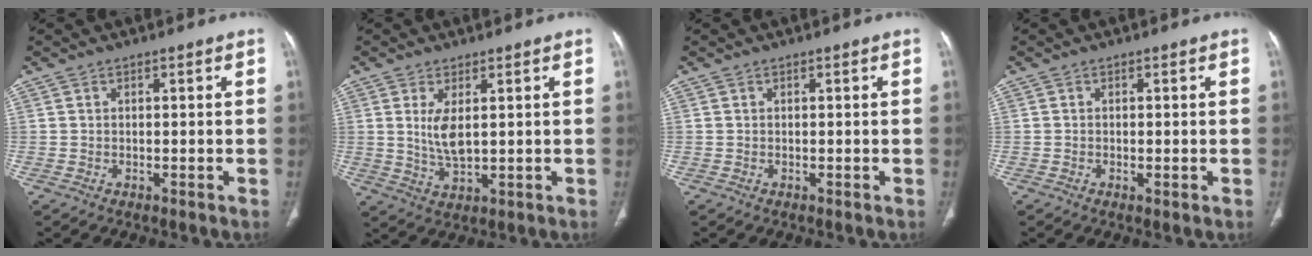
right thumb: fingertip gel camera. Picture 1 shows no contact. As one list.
[{"total": 5.4, "force": [1.2, 2.2, 4.8], "torque": [-0.096, -0.016, 0.035]}, {"total": 0.0}, {"total": 1.1, "force": [-0.3, 0.2, 1.0], "torque": [-0.020, -0.005, -0.003]}]